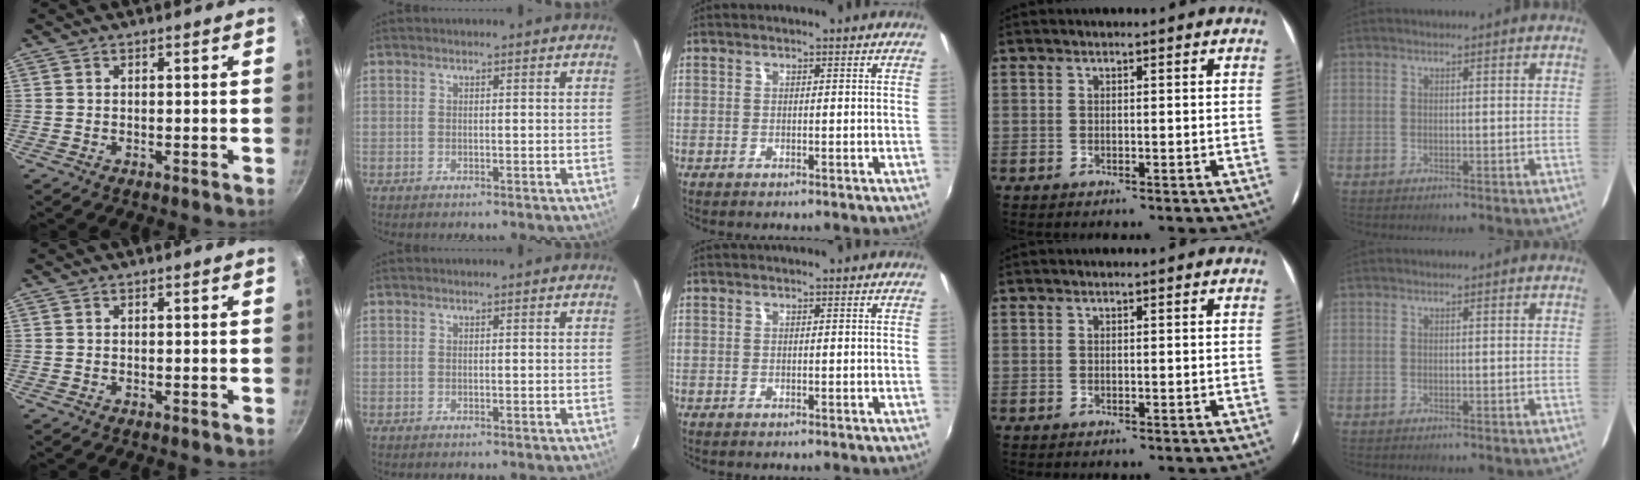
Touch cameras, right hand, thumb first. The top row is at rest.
{}